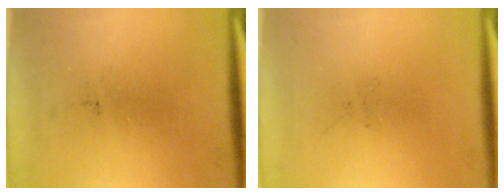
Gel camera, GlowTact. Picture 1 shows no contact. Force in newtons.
{"total": 0.0}